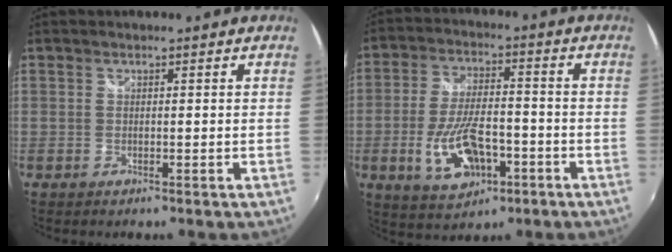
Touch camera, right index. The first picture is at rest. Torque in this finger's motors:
{"motor_torque": [0.88, -0.72, 0.68, 0.11]}